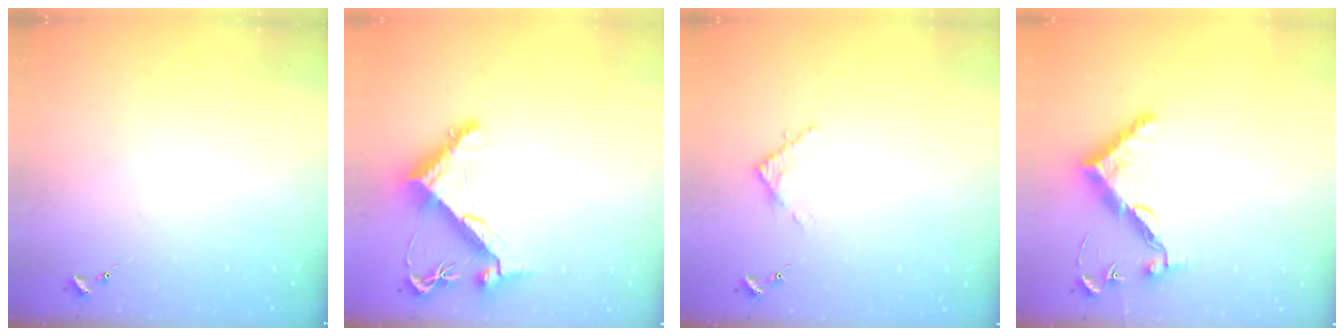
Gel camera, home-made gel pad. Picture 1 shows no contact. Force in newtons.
{"total": 7.9, "press": 7.8, "slide": 1.0}
{"total": 3.3, "press": 3.2, "slide": 0.3}
{"total": 10.2, "press": 10.2, "slide": 0.4}